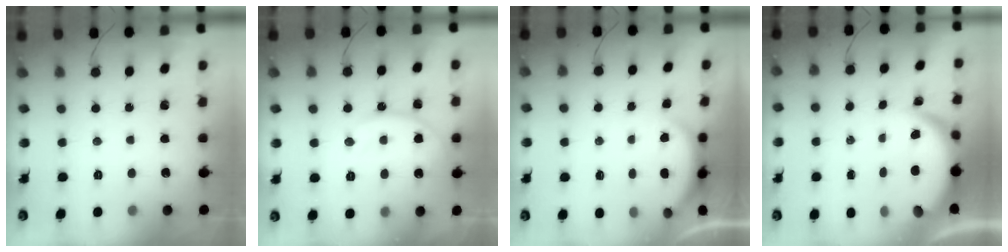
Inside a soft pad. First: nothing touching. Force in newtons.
{"total": 12.4, "press": 12.4, "slide": 1.0}
{"total": 2.6, "press": 2.5, "slide": 0.6}
{"total": 5.0, "press": 4.9, "slide": 0.5}